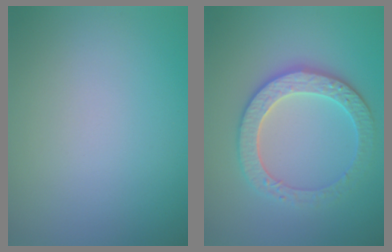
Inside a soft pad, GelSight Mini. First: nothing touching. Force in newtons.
{"total": 4.1, "press": 3.6, "slide": 1.9}